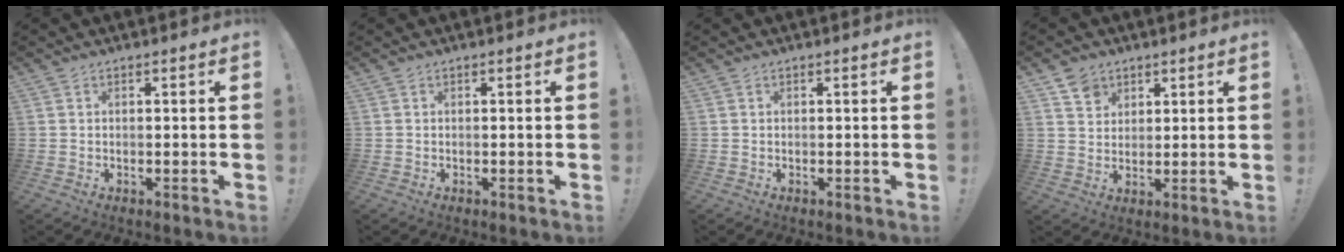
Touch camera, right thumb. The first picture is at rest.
{"total": 0.0}
{"total": 0.0}
{"total": 6.1, "force": [3.9, 4.5, 0.9], "torque": [-0.007, -0.023, 0.074]}